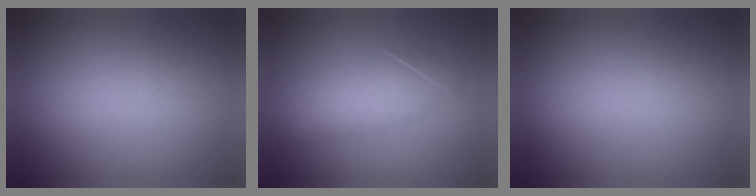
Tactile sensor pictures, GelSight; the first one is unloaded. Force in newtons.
{"total": 3.4}
{"total": 0.0}